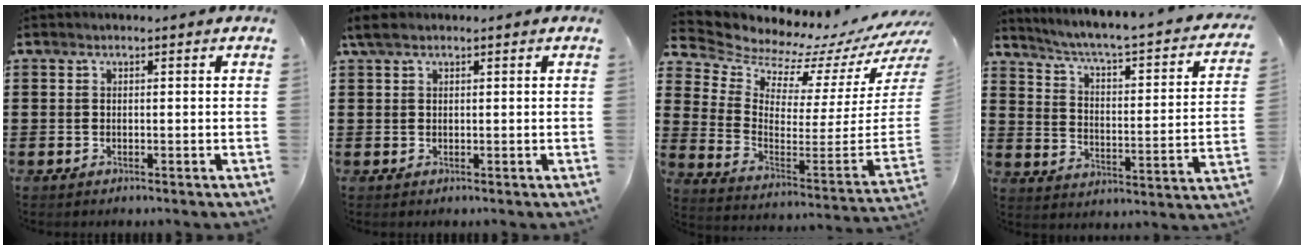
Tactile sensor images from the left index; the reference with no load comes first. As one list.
[{"total": 1.7, "force": [0.8, 0.8, 1.3], "torque": [-0.035, 0.002, 0.012]}, {"total": 4.3, "force": [4.2, 0.9, 0.3], "torque": [-0.034, -0.072, 0.062]}, {"total": 3.3, "force": [2.5, 0.0, 2.2], "torque": [-0.059, -0.034, 0.028]}]